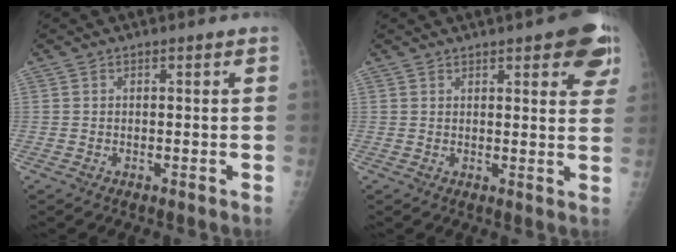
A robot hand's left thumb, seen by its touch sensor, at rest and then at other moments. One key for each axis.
{"total": 10.7, "fx": 5.8, "fy": 3.2, "fz": 8.4, "tx": -0.068, "ty": -0.015, "tz": 0.065}